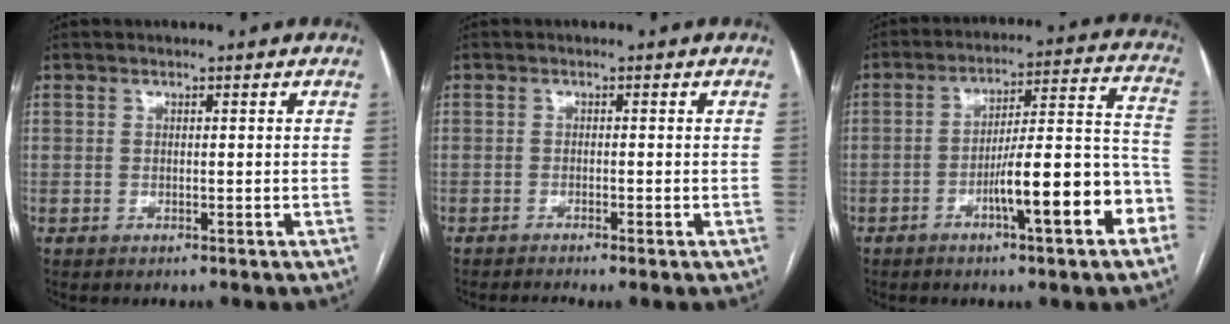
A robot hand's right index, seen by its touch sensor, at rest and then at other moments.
{"total": 2.7, "force": [-2.0, -0.2, 1.8], "torque": [-0.026, -0.002, -0.032]}
{"total": 14.3, "force": [-6.0, 1.9, 12.8], "torque": [-0.177, 0.026, -0.088]}